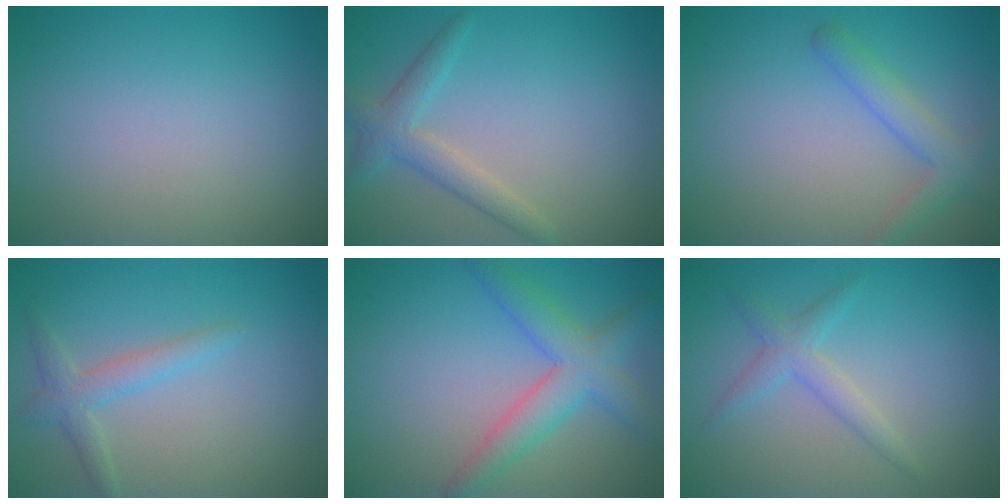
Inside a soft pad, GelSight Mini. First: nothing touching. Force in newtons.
{"total": 2.6, "press": 2.6, "slide": 0.1}
{"total": 2.3, "press": 2.3, "slide": 0.2}
{"total": 2.2, "press": 2.2, "slide": 0.1}
{"total": 3.5, "press": 3.5, "slide": 0.2}
{"total": 1.3, "press": 1.3, "slide": 0.1}